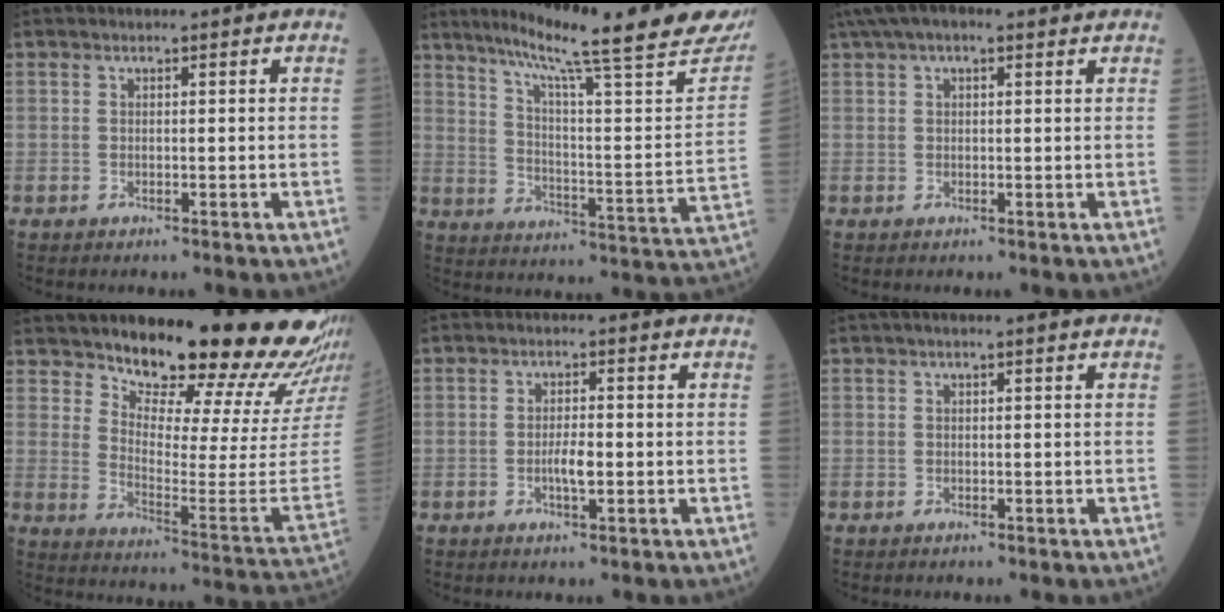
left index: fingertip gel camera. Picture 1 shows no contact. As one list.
[{"total": 27.2, "force": [21.8, 1.0, 16.2], "torque": [-0.244, -0.057, 0.284]}, {"total": 7.4, "force": [5.0, 2.4, 4.9], "torque": [-0.090, 0.047, 0.082]}, {"total": 23.5, "force": [19.7, 3.8, 12.2], "torque": [-0.167, -0.090, 0.241]}, {"total": 2.8, "force": [-0.9, 0.6, 2.6], "torque": [-0.048, -0.002, -0.016]}, {"total": 0.9, "force": [0.4, -0.1, 0.9], "torque": [-0.017, 0.013, 0.003]}]